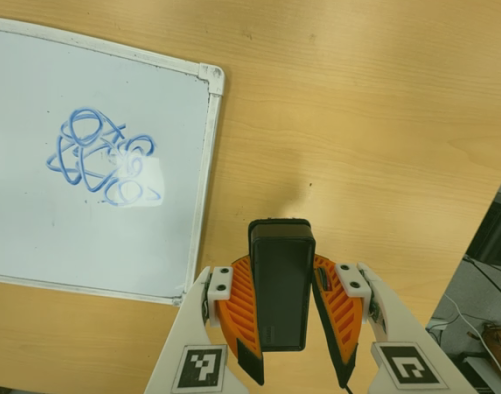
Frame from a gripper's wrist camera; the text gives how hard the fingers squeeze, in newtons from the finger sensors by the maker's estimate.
{"total": 8.9, "left": 7.7, "right": 10.1}